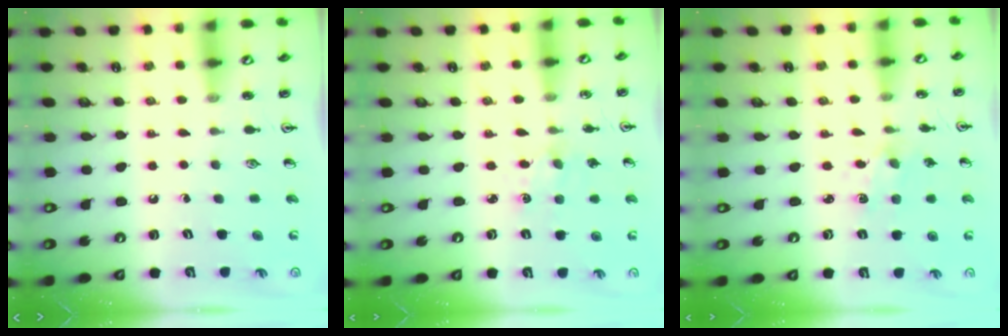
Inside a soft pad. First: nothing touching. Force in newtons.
{"total": 3.1, "press": 3.1, "slide": 0.4}
{"total": 1.6, "press": 1.6, "slide": 0.5}